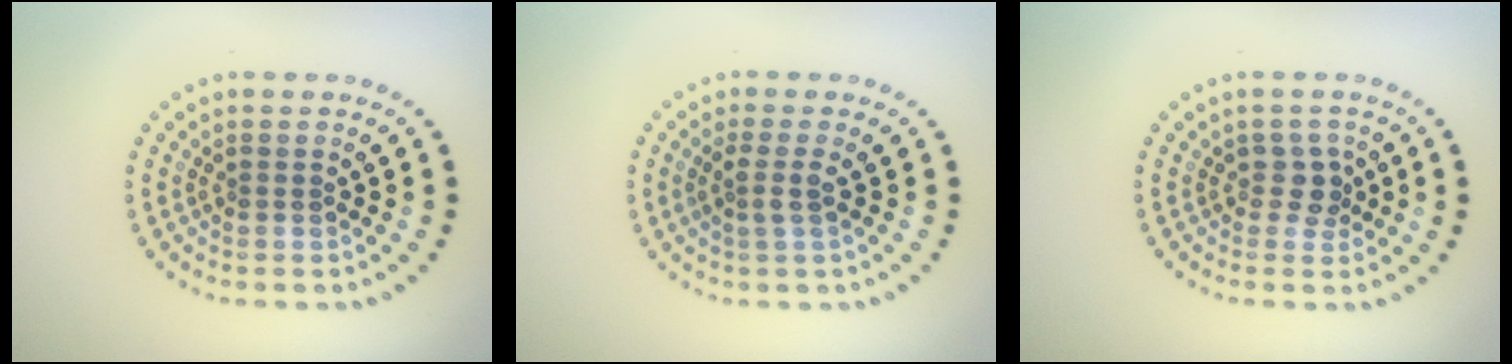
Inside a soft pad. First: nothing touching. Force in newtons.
{"total": 1.6, "press": 1.3, "slide": 0.9}
{"total": 1.7, "press": 1.4, "slide": 0.9}